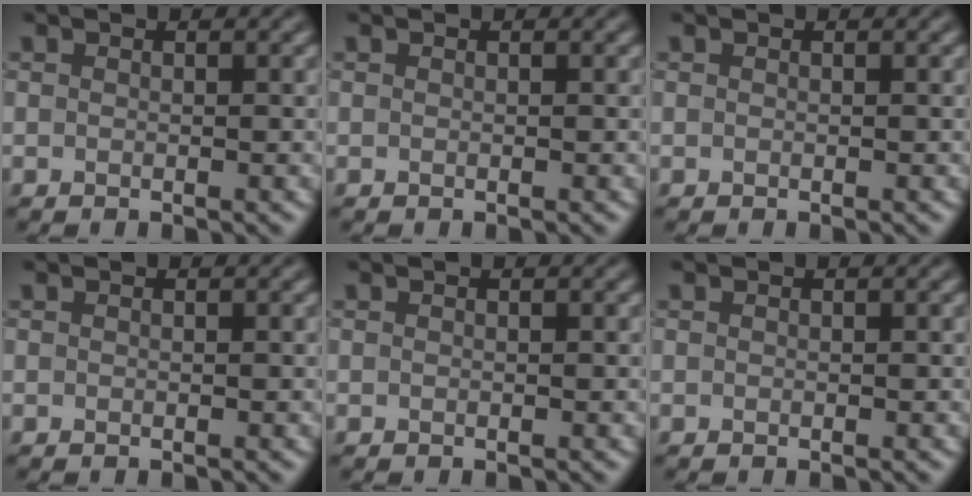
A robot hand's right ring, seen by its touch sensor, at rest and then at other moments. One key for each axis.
{"total": 0.0}
{"total": 0.0}
{"total": 0.0}
{"total": 0.0}
{"total": 0.0}